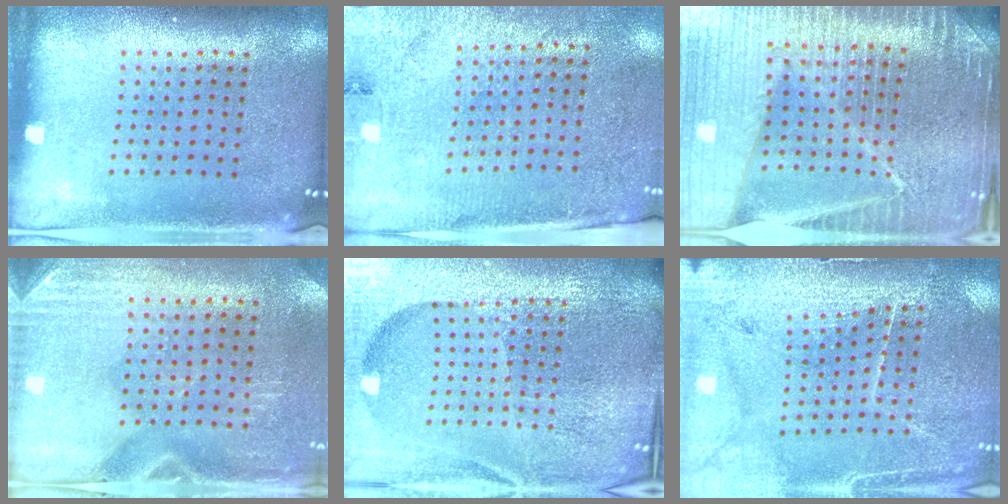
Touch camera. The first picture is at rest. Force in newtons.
{"total": 2.8, "press": 2.6, "slide": 1.2}
{"total": 6.3, "press": 5.5, "slide": 3.1}
{"total": 3.0, "press": 2.6, "slide": 1.5}
{"total": 6.5, "press": 5.7, "slide": 3.3}
{"total": 3.1, "press": 3.1, "slide": 0.2}